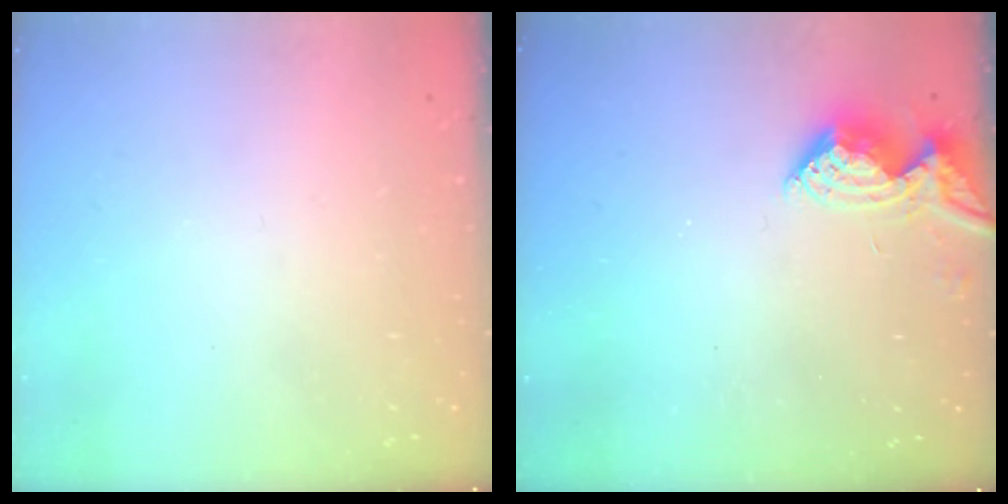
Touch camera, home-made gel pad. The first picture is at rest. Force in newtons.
{"total": 10.6, "press": 10.6, "slide": 0.9}